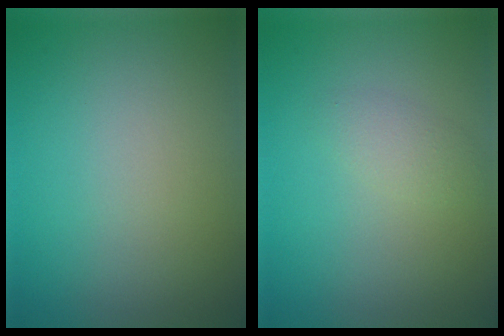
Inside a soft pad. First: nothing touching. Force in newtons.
{"total": 1.4, "press": 1.4, "slide": 0.1}